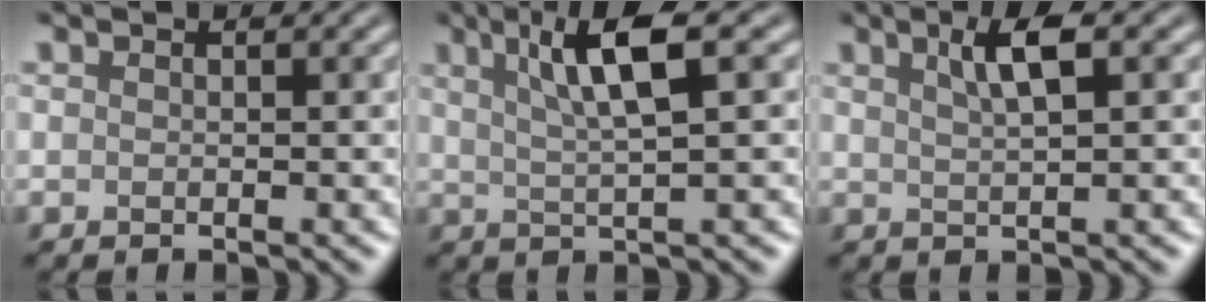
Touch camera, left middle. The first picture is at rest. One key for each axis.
{"total": 5.2, "fx": 1.7, "fy": 0.8, "fz": 4.8, "tx": -0.088, "ty": 0.009, "tz": 0.036}
{"total": 2.9, "fx": 1.0, "fy": 0.6, "fz": 2.7, "tx": -0.047, "ty": 0.008, "tz": 0.025}